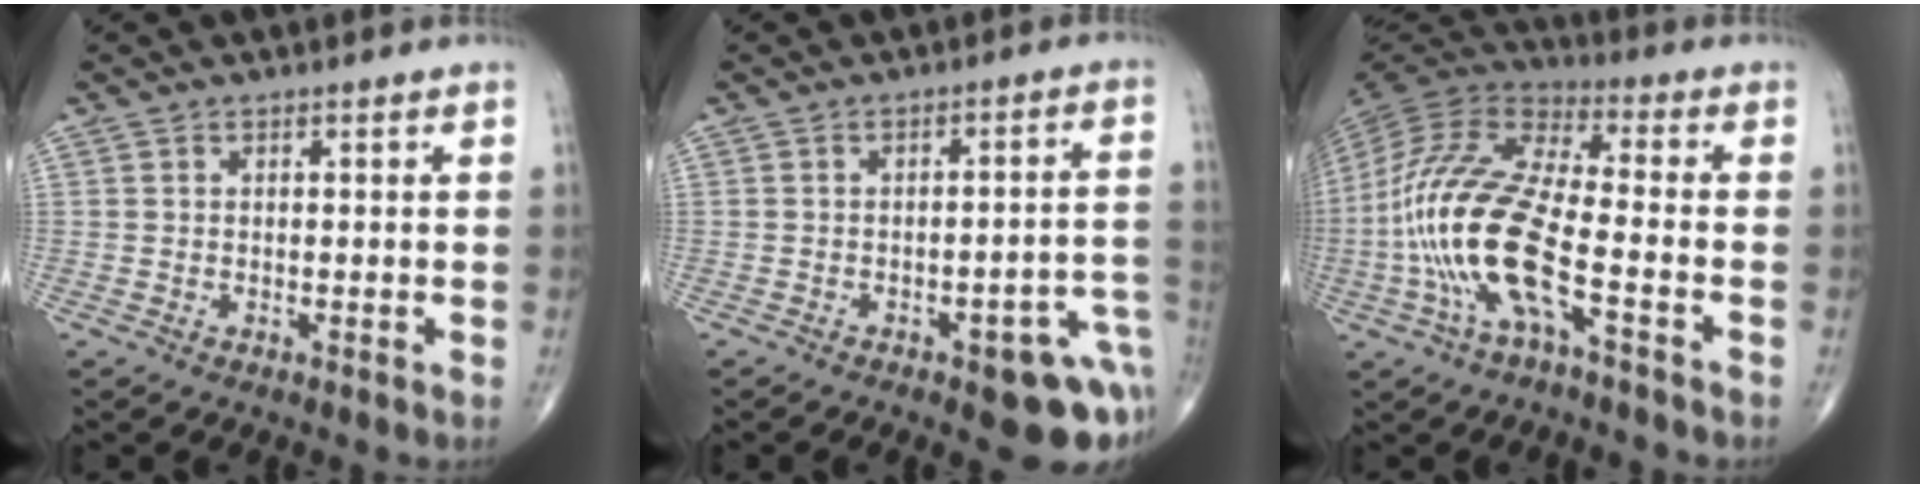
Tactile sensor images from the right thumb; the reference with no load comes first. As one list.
[{"total": 12.0, "force": [-5.3, 4.1, 10.0], "torque": [-0.082, 0.037, -0.053]}, {"total": 19.3, "force": [-5.7, 6.1, 17.4], "torque": [-0.387, 0.033, -0.107]}]